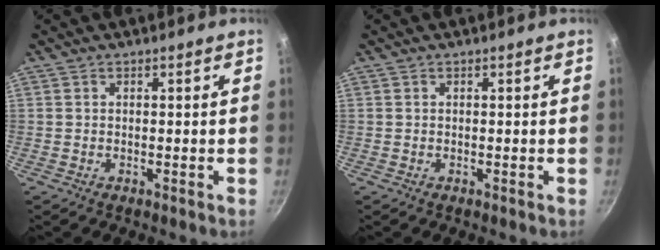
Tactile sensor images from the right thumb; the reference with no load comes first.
{"total": 0.0}